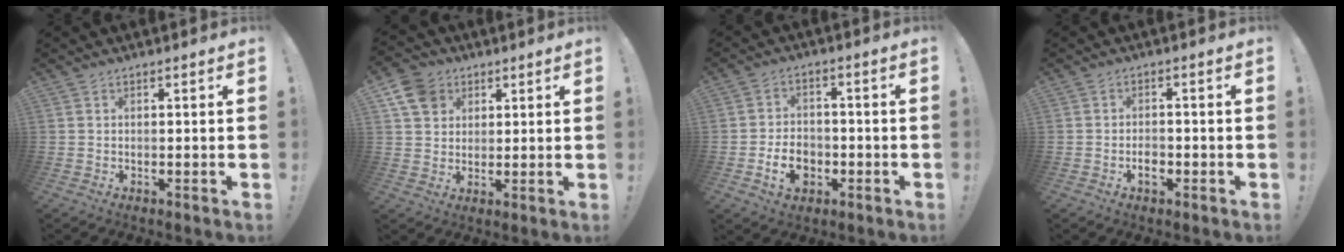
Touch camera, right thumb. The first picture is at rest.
{"total": 9.4, "force": [5.0, 7.2, 3.3], "torque": [-0.047, -0.023, 0.100]}
{"total": 9.1, "force": [-3.3, 6.6, 5.3], "torque": [-0.086, 0.010, -0.057]}
{"total": 3.1, "force": [-1.7, 1.9, 1.8], "torque": [-0.026, 0.006, -0.029]}